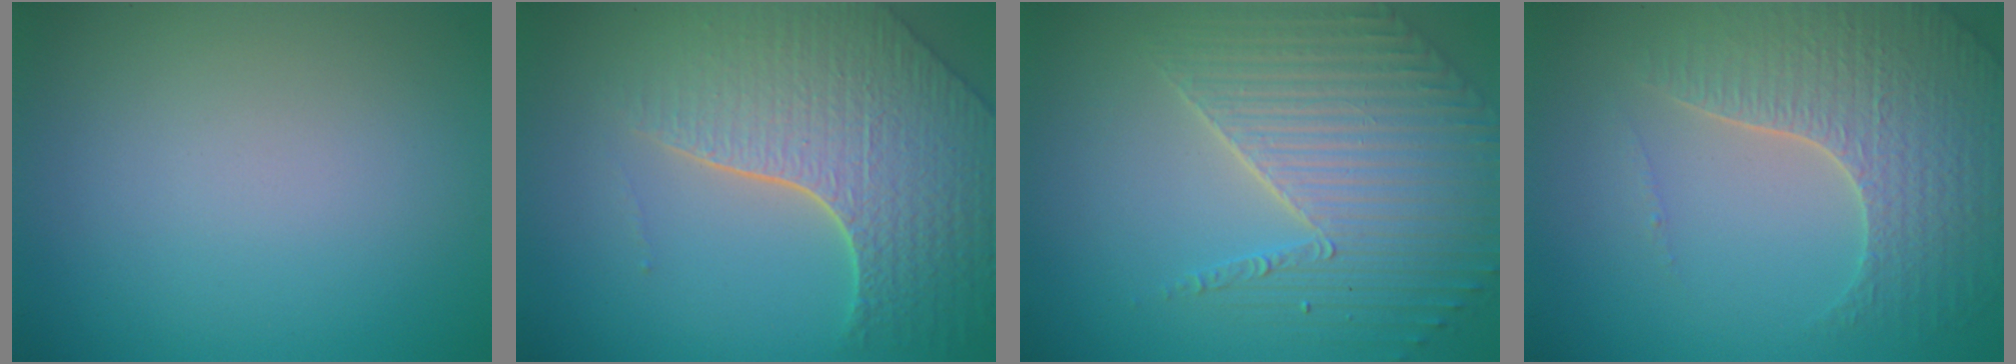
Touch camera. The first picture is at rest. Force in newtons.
{"total": 8.0, "press": 5.8, "slide": 5.5}
{"total": 4.5, "press": 4.3, "slide": 1.3}
{"total": 5.0, "press": 4.5, "slide": 2.3}